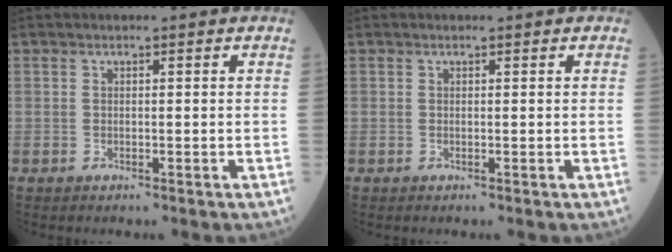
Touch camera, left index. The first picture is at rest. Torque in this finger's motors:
{"motor_torque": [0.14, -0.25, 0.06, 0.02]}